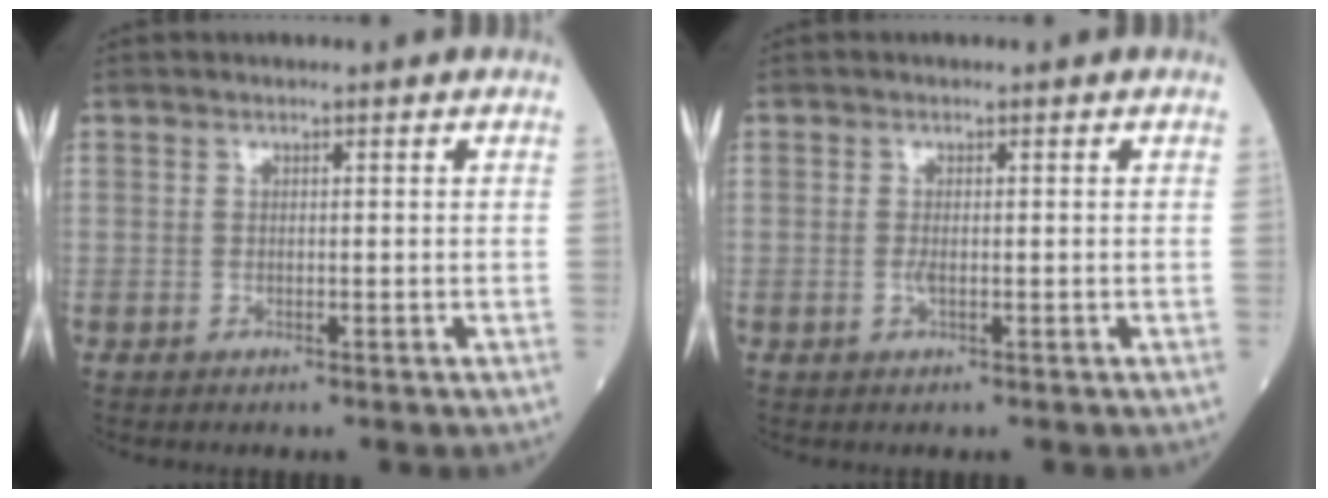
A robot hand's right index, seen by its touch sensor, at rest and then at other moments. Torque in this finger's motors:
{"motor_torque": [0.19, -0.07, 0.21, 0.05]}